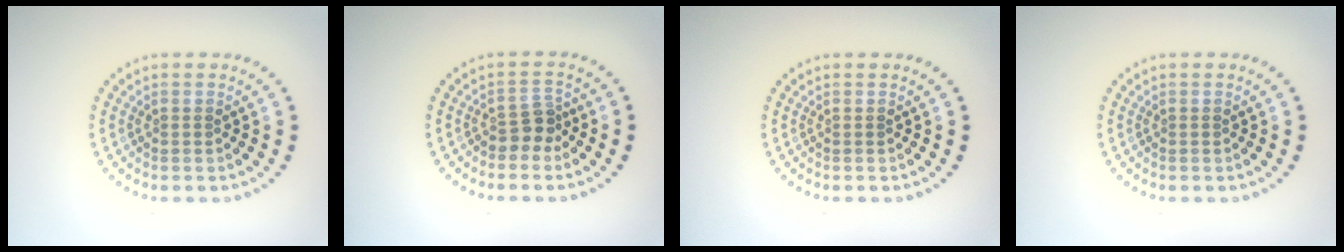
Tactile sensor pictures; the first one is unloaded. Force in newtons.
{"total": 2.2, "press": 1.7, "slide": 1.4}
{"total": 0.0}
{"total": 0.0}